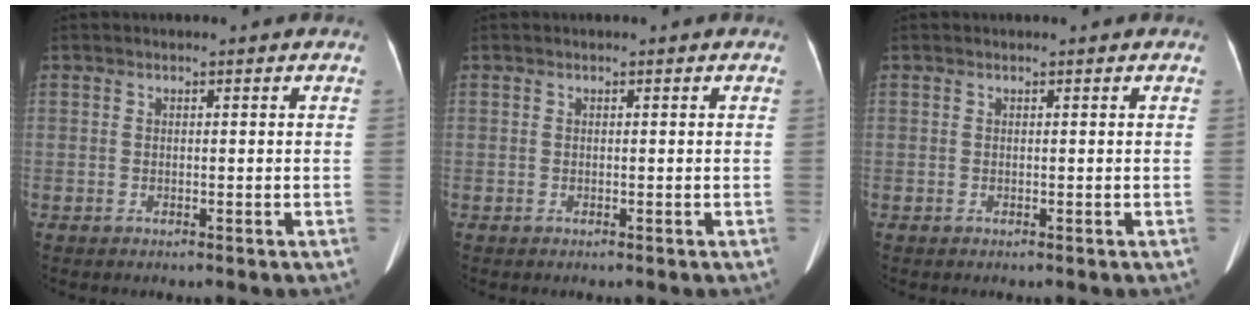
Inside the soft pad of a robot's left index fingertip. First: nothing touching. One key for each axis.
{"total": 0.0}
{"total": 0.0}